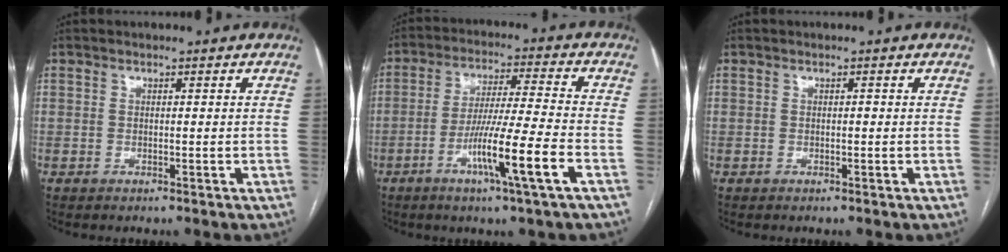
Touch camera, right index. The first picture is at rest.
{"total": 11.4, "force": [-4.8, -1.1, 10.3], "torque": [-0.188, -0.012, -0.088]}
{"total": 0.0}